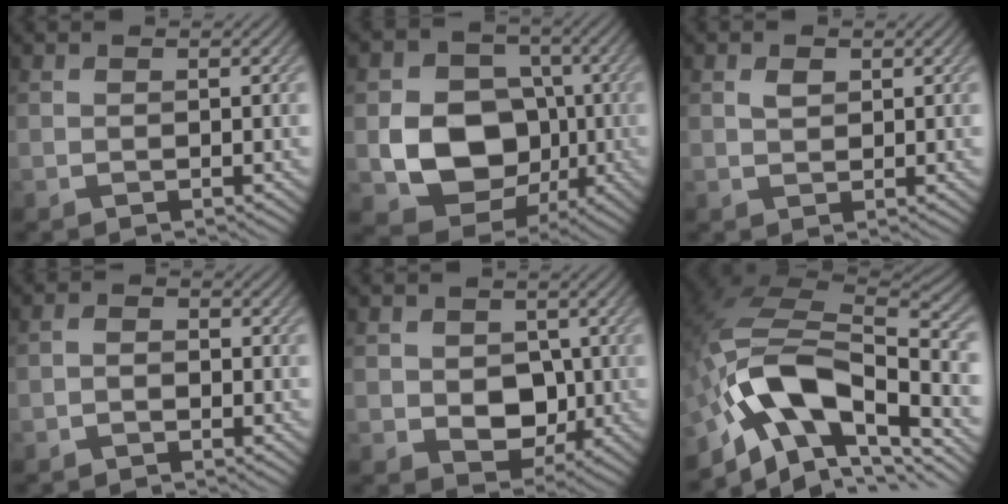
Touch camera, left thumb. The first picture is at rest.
{"total": 10.9, "force": [-2.1, 8.7, 6.2], "torque": [-0.120, -0.015, -0.050]}
{"total": 1.6, "force": [0.7, 1.1, 1.0], "torque": [-0.020, 0.001, 0.012]}
{"total": 1.3, "force": [-0.8, 0.8, 0.6], "torque": [-0.008, 0.004, -0.020]}
{"total": 5.6, "force": [-0.4, 4.4, 3.5], "torque": [-0.067, -0.010, -0.010]}
{"total": 13.5, "force": [-6.2, 6.9, 9.9], "torque": [-0.194, -0.003, -0.126]}